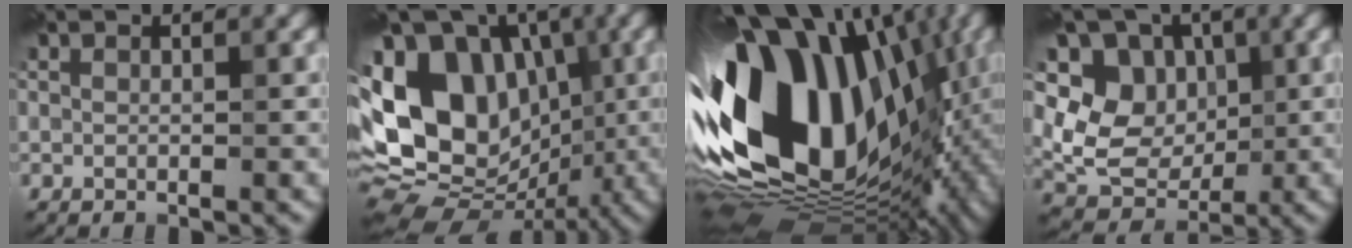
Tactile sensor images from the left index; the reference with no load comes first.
{"total": 14.8, "force": [0.3, 11.1, 9.8], "torque": [-0.181, 0.026, -0.006]}
{"total": 18.5, "force": [0.4, 12.3, 13.8], "torque": [-0.289, -0.006, 0.004]}
{"total": 6.8, "force": [1.0, 5.7, 3.6], "torque": [-0.062, -0.010, 0.010]}